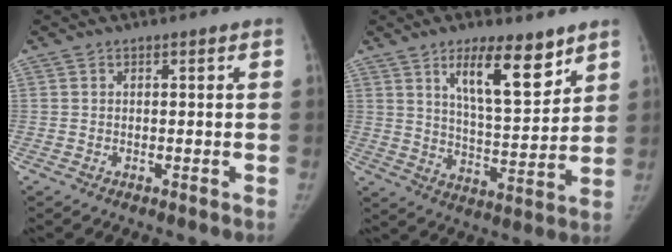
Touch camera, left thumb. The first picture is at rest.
{"total": 13.2, "force": [8.0, 4.5, 9.5], "torque": [-0.124, -0.055, 0.137]}